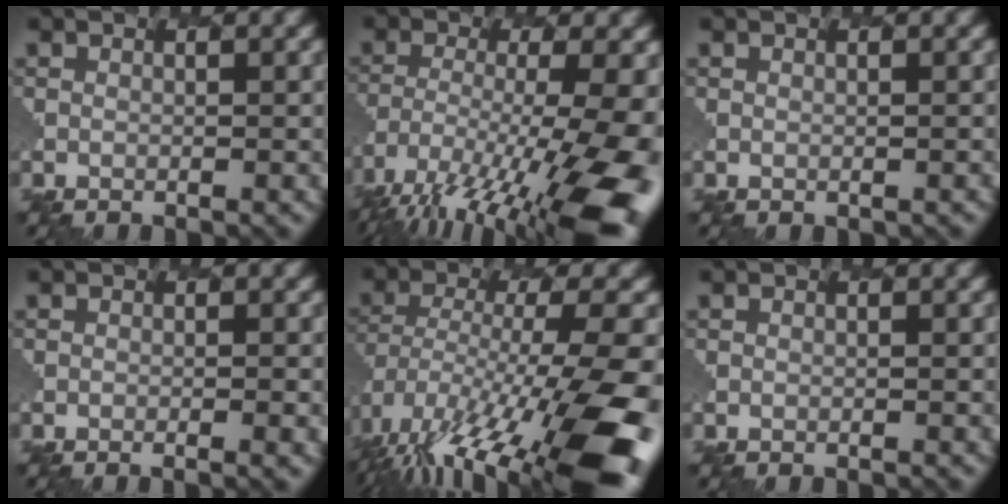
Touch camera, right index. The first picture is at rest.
{"total": 15.2, "force": [-9.7, 4.4, 10.9], "torque": [-0.199, -0.032, -0.131]}
{"total": 0.0}
{"total": 1.5, "force": [-0.4, 0.4, 1.3], "torque": [-0.015, 0.002, -0.011]}
{"total": 15.1, "force": [-7.5, 4.7, 12.2], "torque": [-0.241, -0.022, -0.107]}
{"total": 0.0}